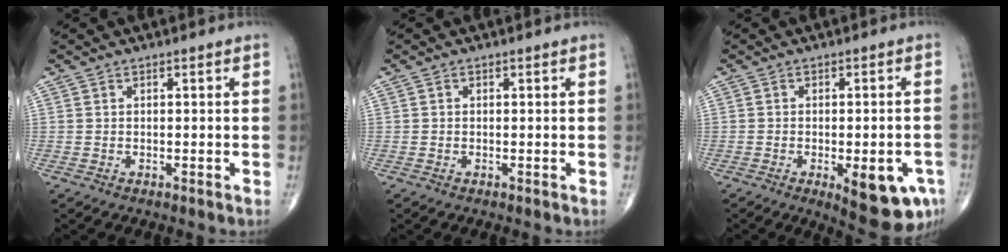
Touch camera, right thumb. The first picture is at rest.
{"total": 0.0}
{"total": 11.3, "force": [-4.4, 4.1, 9.6], "torque": [-0.105, 0.004, -0.047]}